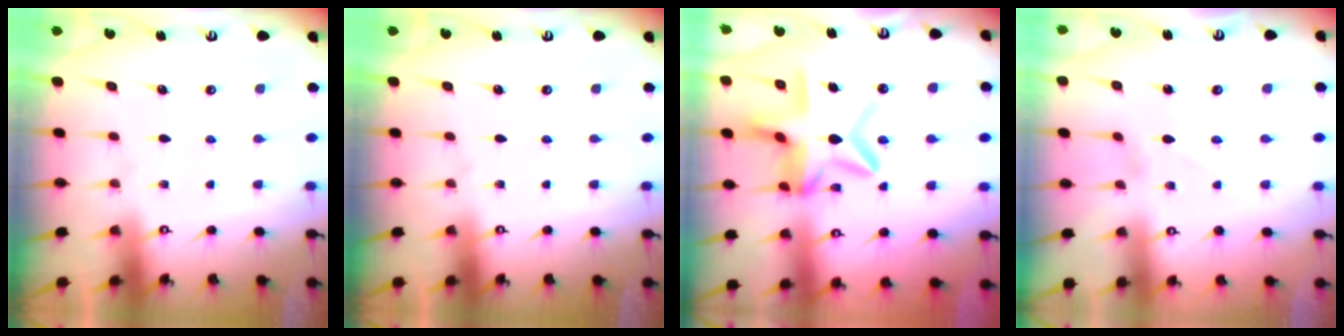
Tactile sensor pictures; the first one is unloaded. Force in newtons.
{"total": 0.0}
{"total": 12.9, "press": 12.8, "slide": 1.3}
{"total": 1.2, "press": 1.2, "slide": 0.1}